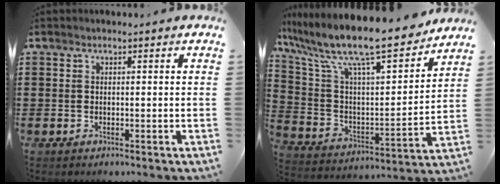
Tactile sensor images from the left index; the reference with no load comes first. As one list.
[{"total": 13.2, "force": [11.0, 1.3, 7.2], "torque": [-0.173, -0.078, 0.183]}]